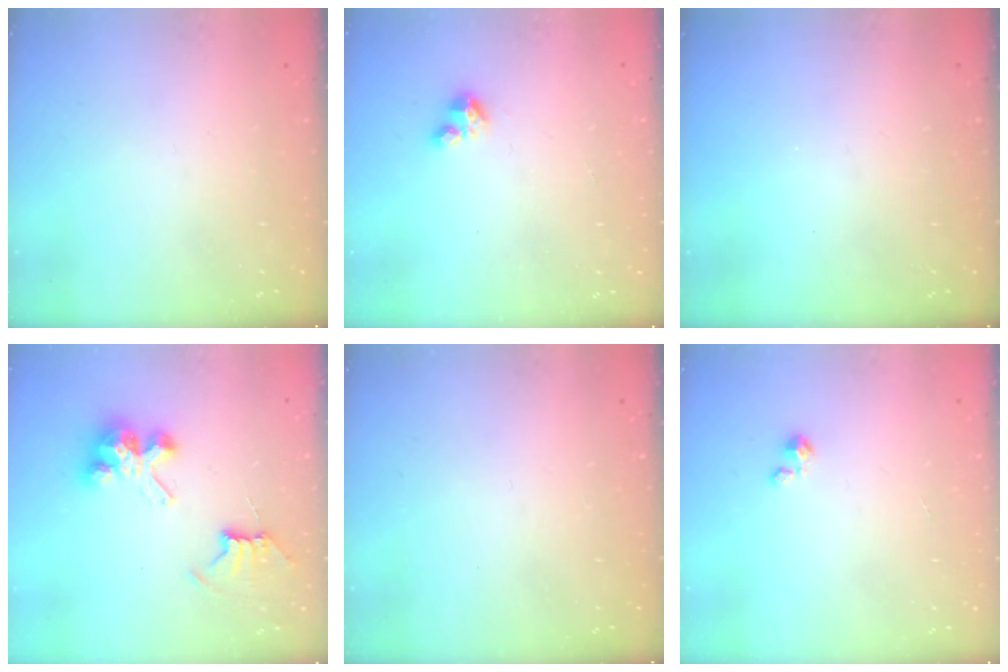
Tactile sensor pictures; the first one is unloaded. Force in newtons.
{"total": 2.8, "press": 2.8, "slide": 0.2}
{"total": 0.0}
{"total": 7.7, "press": 7.7, "slide": 0.3}
{"total": 0.0}
{"total": 1.5, "press": 1.5, "slide": 0.1}